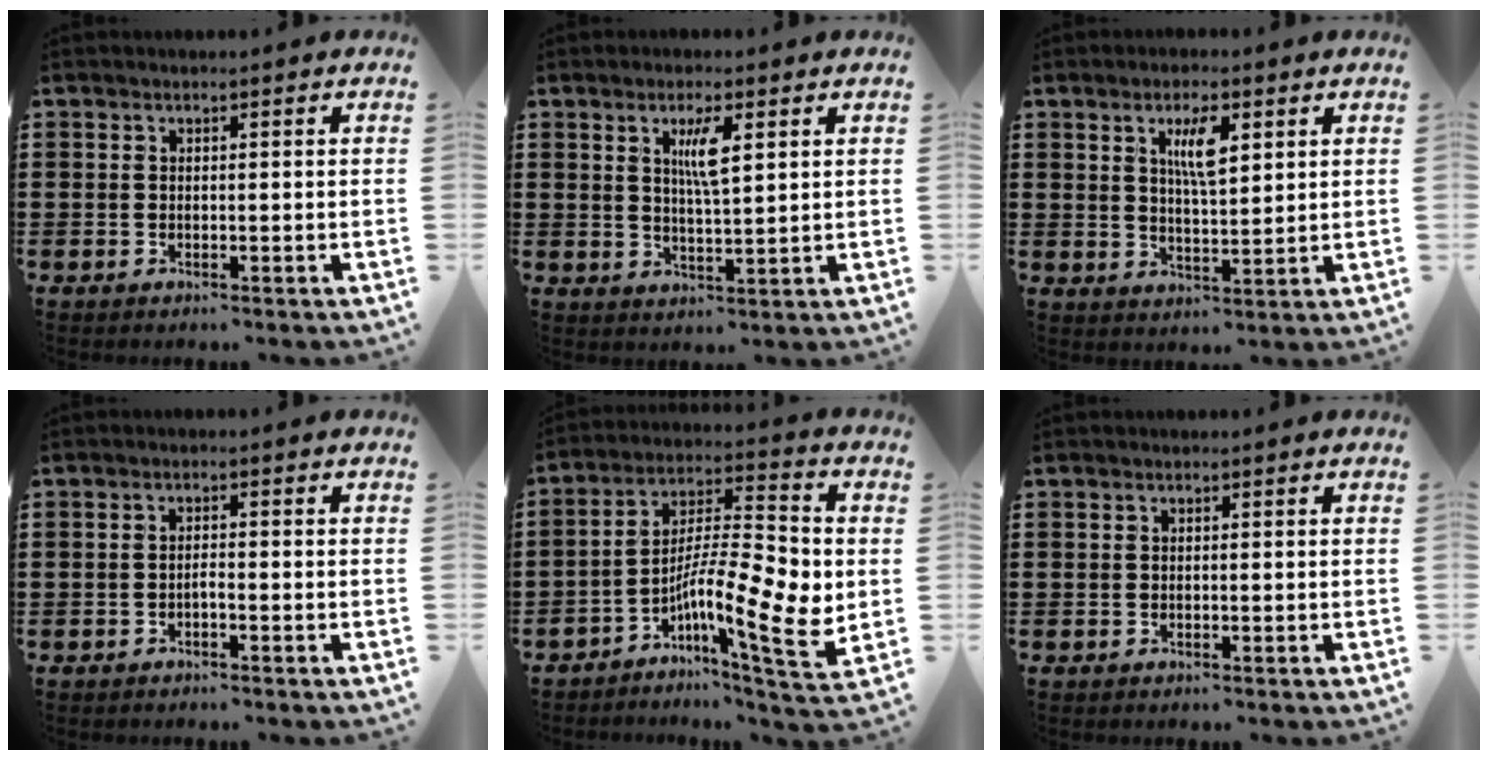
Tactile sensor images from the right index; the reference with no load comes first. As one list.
[{"total": 4.5, "force": [1.8, 1.0, 4.0], "torque": [-0.076, 0.005, 0.026]}, {"total": 5.5, "force": [2.4, 1.8, 4.7], "torque": [-0.091, 0.005, 0.037]}, {"total": 1.0, "force": [-0.6, 0.1, 0.7], "torque": [-0.015, -0.002, -0.012]}, {"total": 11.9, "force": [-2.2, 2.7, 11.4], "torque": [-0.198, -0.030, -0.044]}, {"total": 0.0}]